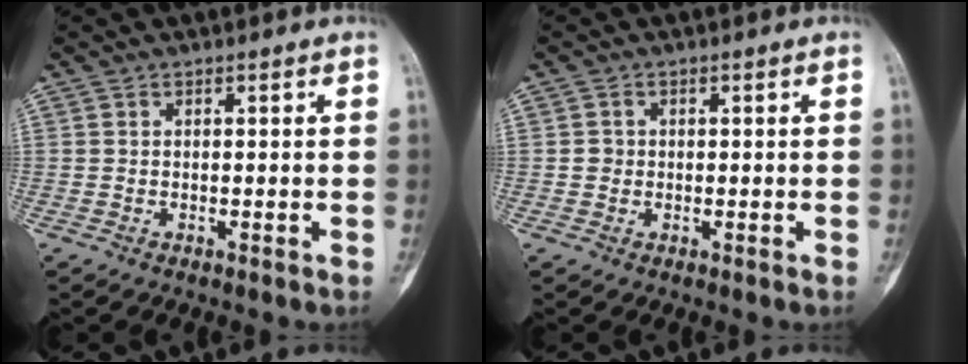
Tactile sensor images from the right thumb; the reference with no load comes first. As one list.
[{"total": 1.3, "force": [-0.1, 1.3, 0.4], "torque": [0.000, 0.003, -0.002]}]